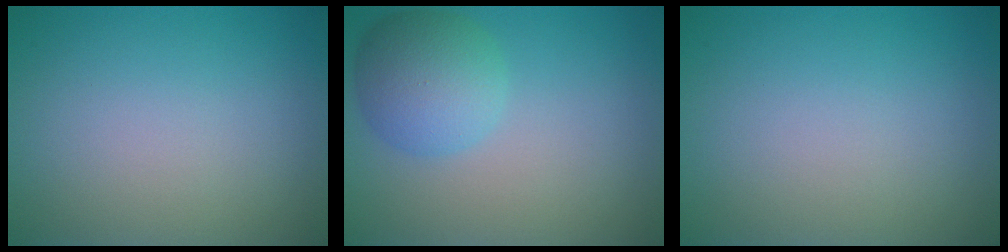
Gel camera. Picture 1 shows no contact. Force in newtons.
{"total": 4.8, "press": 4.8, "slide": 0.1}
{"total": 0.0}